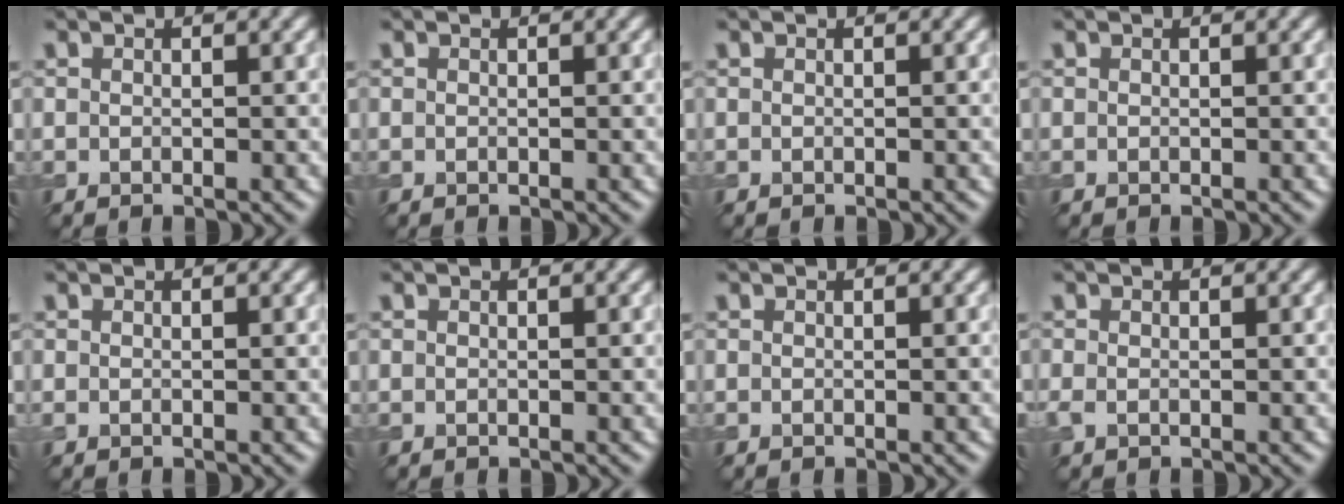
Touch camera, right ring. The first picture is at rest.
{"total": 0.0}
{"total": 0.0}
{"total": 0.0}
{"total": 0.0}
{"total": 0.0}
{"total": 0.0}
{"total": 0.8, "force": [-0.2, 0.5, 0.6], "torque": [-0.019, -0.005, -0.006]}